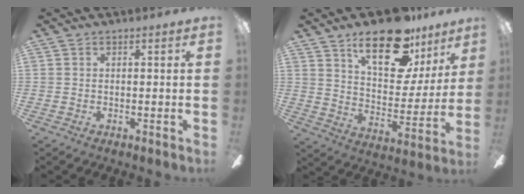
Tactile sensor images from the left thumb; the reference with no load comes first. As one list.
[{"total": 21.6, "force": [14.2, 9.7, 13.0], "torque": [-0.188, -0.080, 0.240]}]